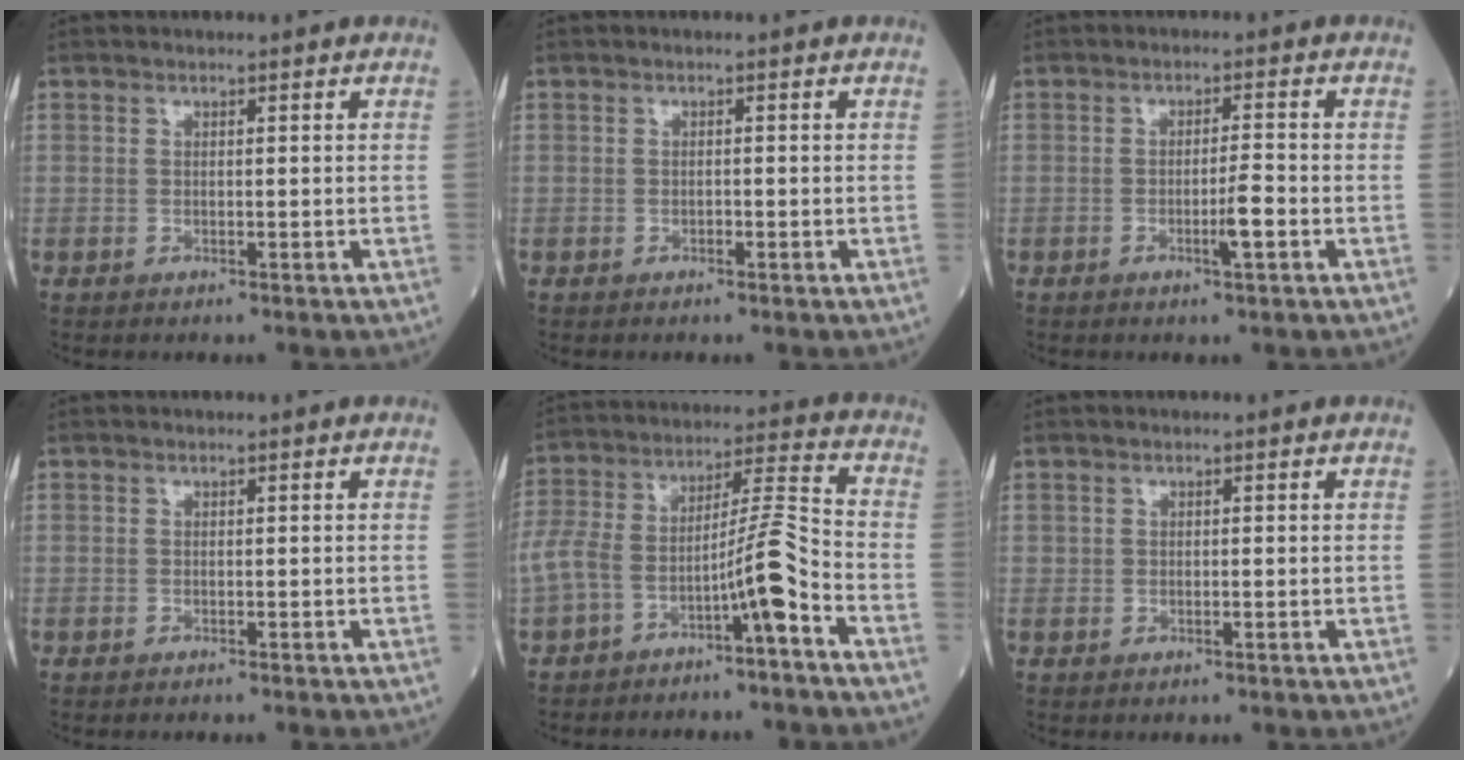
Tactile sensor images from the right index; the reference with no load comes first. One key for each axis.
{"total": 0.5, "fx": -0.3, "fy": 0.2, "fz": 0.4, "tx": -0.008, "ty": 0.001, "tz": -0.005}
{"total": 3.5, "fx": -1.3, "fy": 0.0, "fz": 3.3, "tx": -0.054, "ty": -0.002, "tz": -0.022}
{"total": 0.8, "fx": -0.8, "fy": 0.1, "fz": 0.3, "tx": -0.004, "ty": -0.001, "tz": -0.011}
{"total": 11.3, "fx": -5.7, "fy": 1.1, "fz": 9.6, "tx": -0.190, "ty": 0.037, "tz": -0.099}
{"total": 1.3, "fx": 0.5, "fy": 1.2, "fz": 0.1, "tx": 0.009, "ty": 0.001, "tz": 0.004}